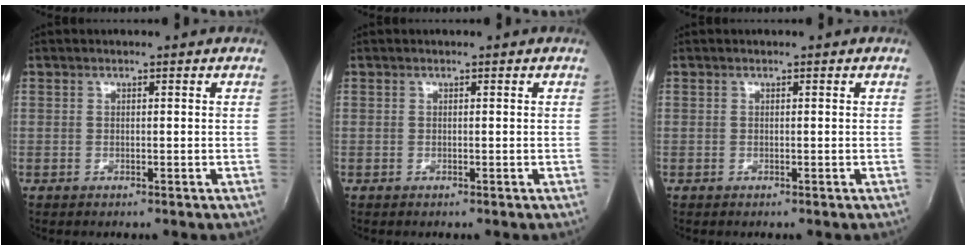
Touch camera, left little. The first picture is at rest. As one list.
[{"total": 0.0}, {"total": 0.0}]